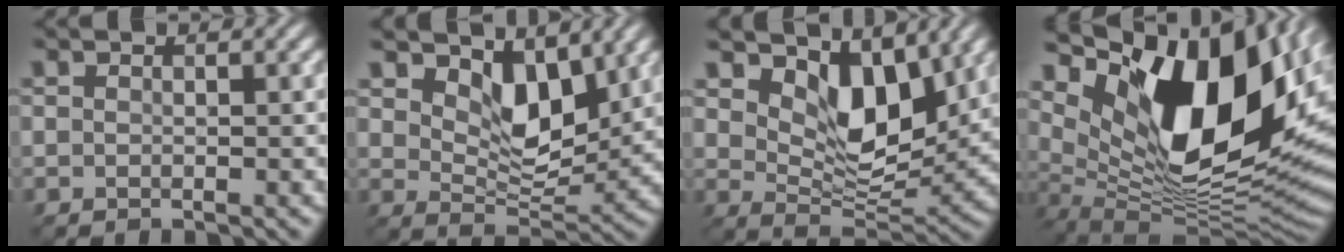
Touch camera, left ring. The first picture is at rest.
{"total": 4.7, "force": [3.0, 2.3, 2.9], "torque": [-0.057, -0.016, 0.045]}
{"total": 6.2, "force": [3.6, 3.1, 4.0], "torque": [-0.073, -0.016, 0.053]}
{"total": 16.5, "force": [6.0, 7.8, 13.3], "torque": [-0.222, 0.000, 0.107]}